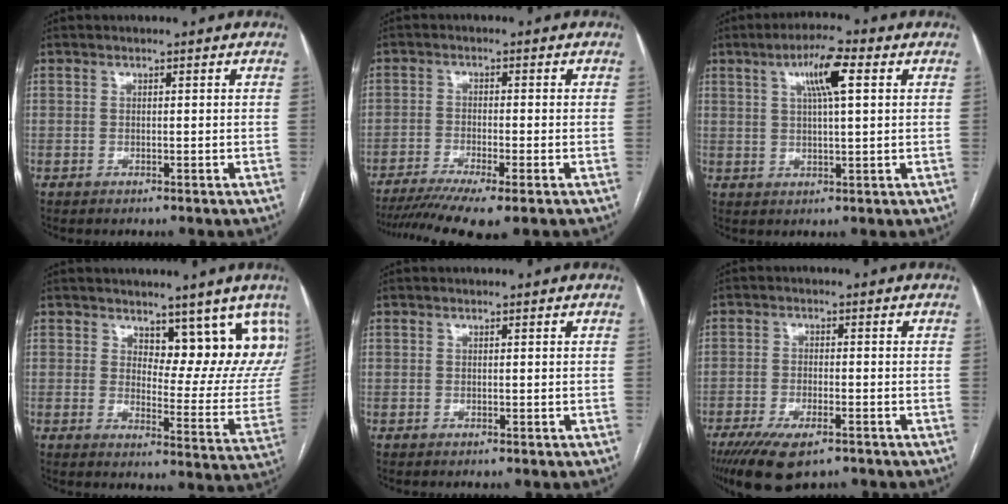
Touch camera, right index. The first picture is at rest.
{"total": 10.9, "force": [-8.1, 0.8, 7.2], "torque": [-0.118, -0.013, -0.129]}
{"total": 7.1, "force": [2.7, 0.8, 6.5], "torque": [-0.118, 0.010, 0.045]}
{"total": 12.3, "force": [9.1, 5.1, 6.6], "torque": [-0.048, -0.030, 0.108]}
{"total": 0.0}
{"total": 9.4, "force": [-6.4, 2.9, 6.2], "torque": [-0.106, -0.017, -0.105]}